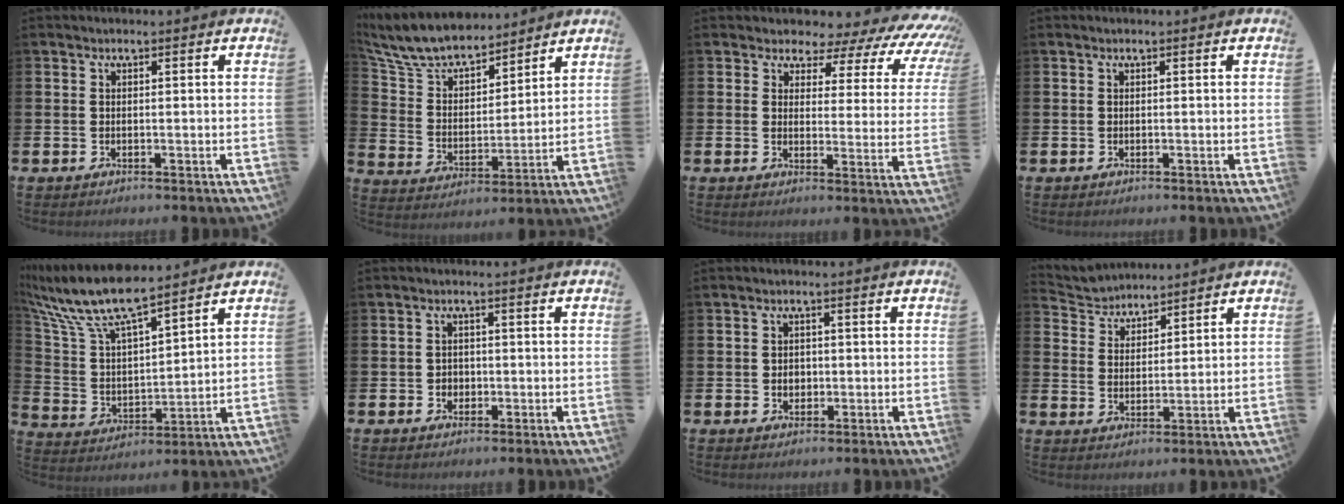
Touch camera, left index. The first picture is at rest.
{"total": 9.3, "force": [8.5, 2.7, 2.8], "torque": [-0.093, -0.050, 0.154]}
{"total": 3.8, "force": [2.8, 2.3, 1.0], "torque": [-0.008, -0.043, 0.029]}
{"total": 0.0}
{"total": 10.4, "force": [9.1, 1.9, 4.5], "torque": [-0.128, -0.053, 0.158]}
{"total": 1.7, "force": [-0.1, 1.6, 0.4], "torque": [0.003, 0.003, -0.009]}
{"total": 1.8, "force": [-0.1, 1.6, 0.9], "torque": [0.003, 0.000, -0.009]}
{"total": 3.9, "force": [3.7, 1.2, -0.6], "torque": [-0.007, -0.023, 0.066]}